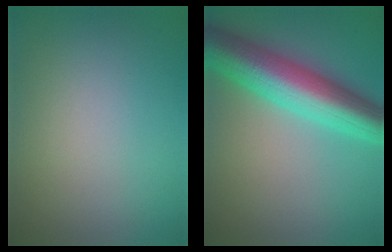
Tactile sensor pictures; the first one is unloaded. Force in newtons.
{"total": 9.2, "press": 9.2, "slide": 0.3}